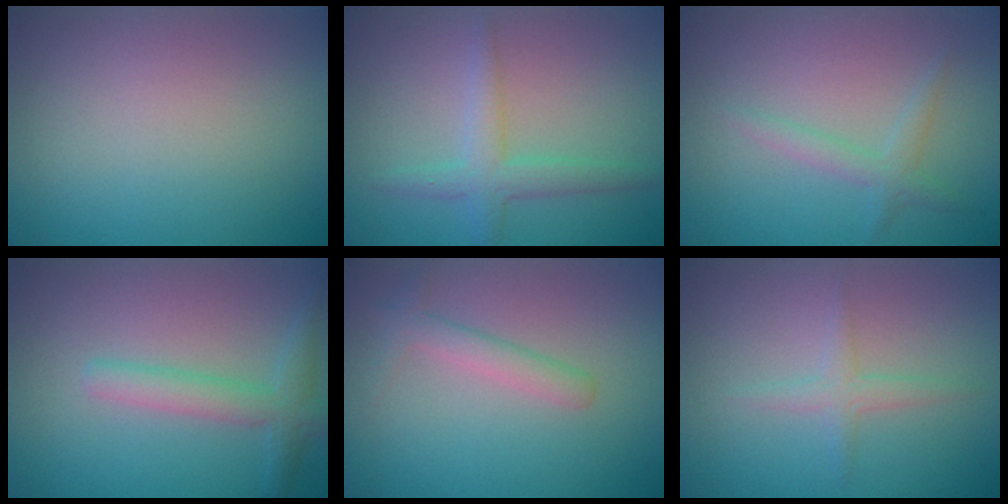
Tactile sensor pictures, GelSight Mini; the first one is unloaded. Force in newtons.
{"total": 2.7, "press": 2.7, "slide": 0.1}
{"total": 1.6, "press": 1.6, "slide": 0.1}
{"total": 2.8, "press": 2.8, "slide": 0.1}
{"total": 2.0, "press": 2.0, "slide": 0.0}
{"total": 1.5, "press": 1.5, "slide": 0.0}